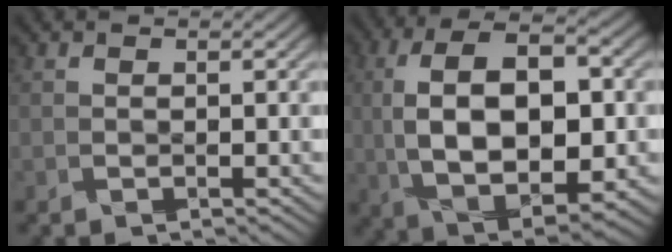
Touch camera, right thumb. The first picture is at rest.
{"total": 14.8, "force": [0.2, 7.5, 12.7], "torque": [-0.247, 0.002, 0.011]}